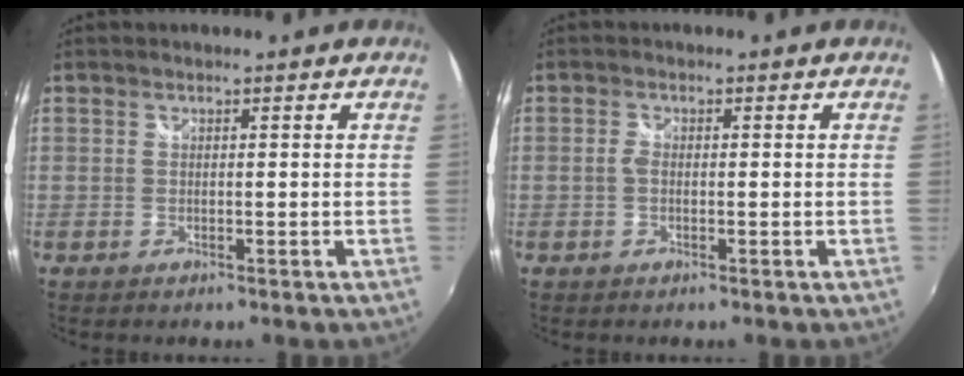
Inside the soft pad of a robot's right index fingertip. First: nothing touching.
{"total": 1.3, "force": [-0.2, 0.6, 1.1], "torque": [-0.025, 0.002, -0.007]}